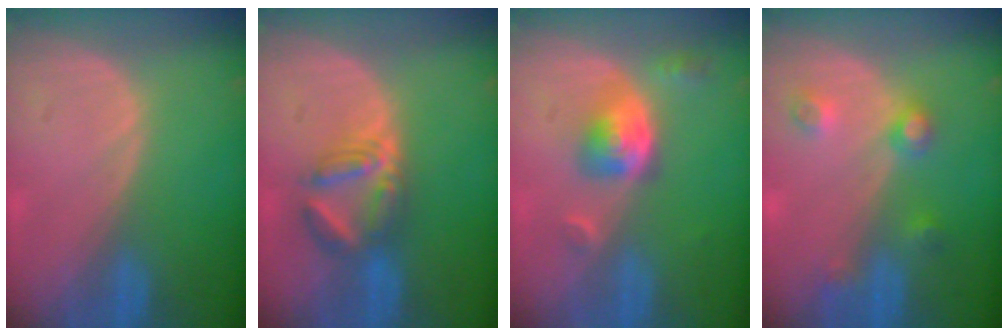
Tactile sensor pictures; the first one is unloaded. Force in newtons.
{"total": 5.8, "press": 5.7, "slide": 1.2}
{"total": 5.4, "press": 5.0, "slide": 2.1}
{"total": 4.5, "press": 4.0, "slide": 2.1}